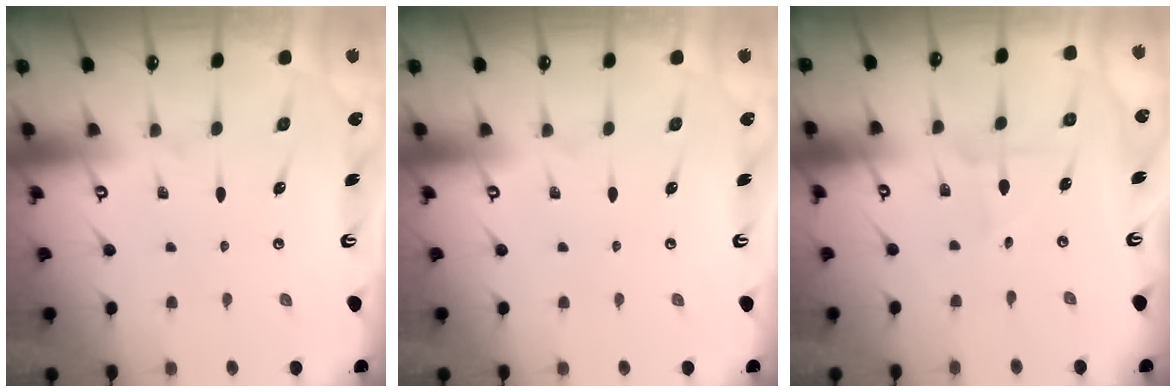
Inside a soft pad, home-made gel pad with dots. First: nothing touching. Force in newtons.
{"total": 0.0}
{"total": 0.7, "press": 0.7, "slide": 0.0}